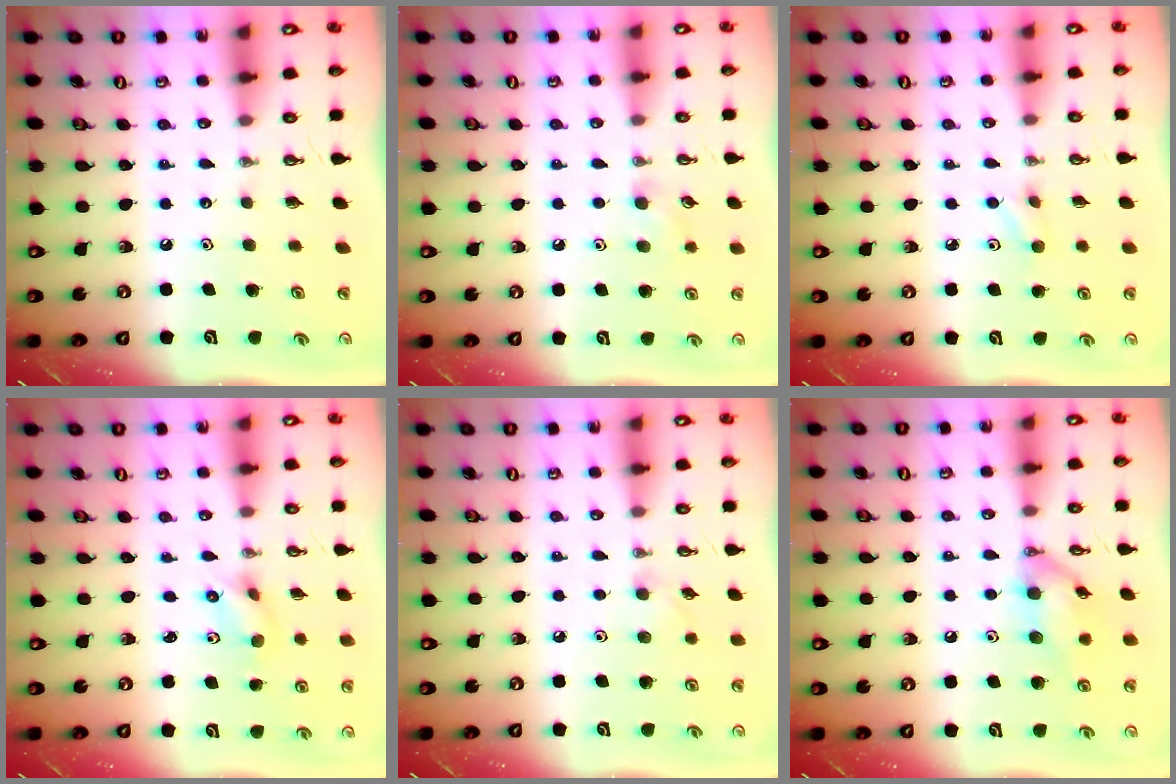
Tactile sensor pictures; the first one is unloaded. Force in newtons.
{"total": 5.7, "press": 5.5, "slide": 1.3}
{"total": 4.2, "press": 4.1, "slide": 0.8}
{"total": 2.9, "press": 1.1, "slide": 2.7}
{"total": 4.2, "press": 4.1, "slide": 1.0}
{"total": 12.2, "press": 12.2, "slide": 0.5}